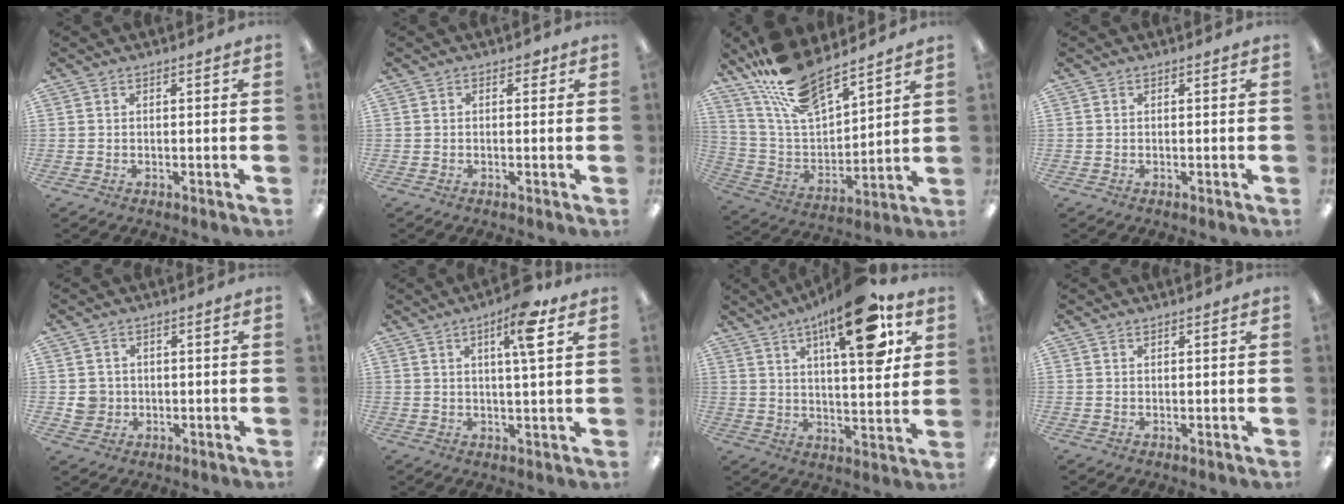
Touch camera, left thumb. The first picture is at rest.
{"total": 1.3, "force": [0.6, 0.8, 0.8], "torque": [-0.009, 0.000, 0.008]}
{"total": 16.3, "force": [14.0, 4.9, 6.9], "torque": [-0.159, -0.085, 0.255]}
{"total": 0.0}
{"total": 3.8, "force": [0.2, 3.7, 0.7], "torque": [-0.012, 0.005, 0.005]}
{"total": 9.5, "force": [4.9, 1.9, 8.0], "torque": [-0.124, -0.008, 0.073]}
{"total": 18.9, "force": [10.4, 6.0, 14.6], "torque": [-0.213, -0.047, 0.157]}
{"total": 0.8, "force": [0.7, 0.1, 0.3], "torque": [-0.006, 0.000, 0.013]}